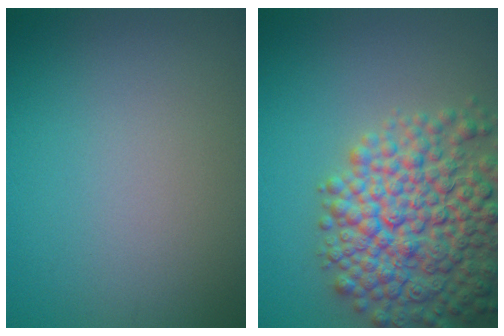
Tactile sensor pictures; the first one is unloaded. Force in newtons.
{"total": 9.5, "press": 9.5, "slide": 0.4}